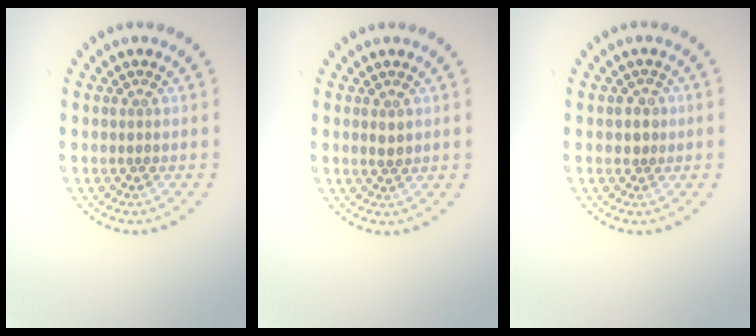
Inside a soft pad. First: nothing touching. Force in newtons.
{"total": 1.0, "press": 1.0, "slide": 0.2}
{"total": 1.5, "press": 1.3, "slide": 0.8}